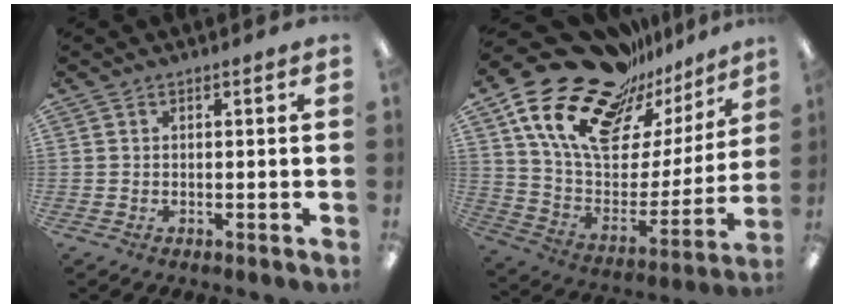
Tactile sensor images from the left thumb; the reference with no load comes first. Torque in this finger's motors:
{"motor_torque": [0.67, 0.74, 1.29, -1.48, 0.47]}